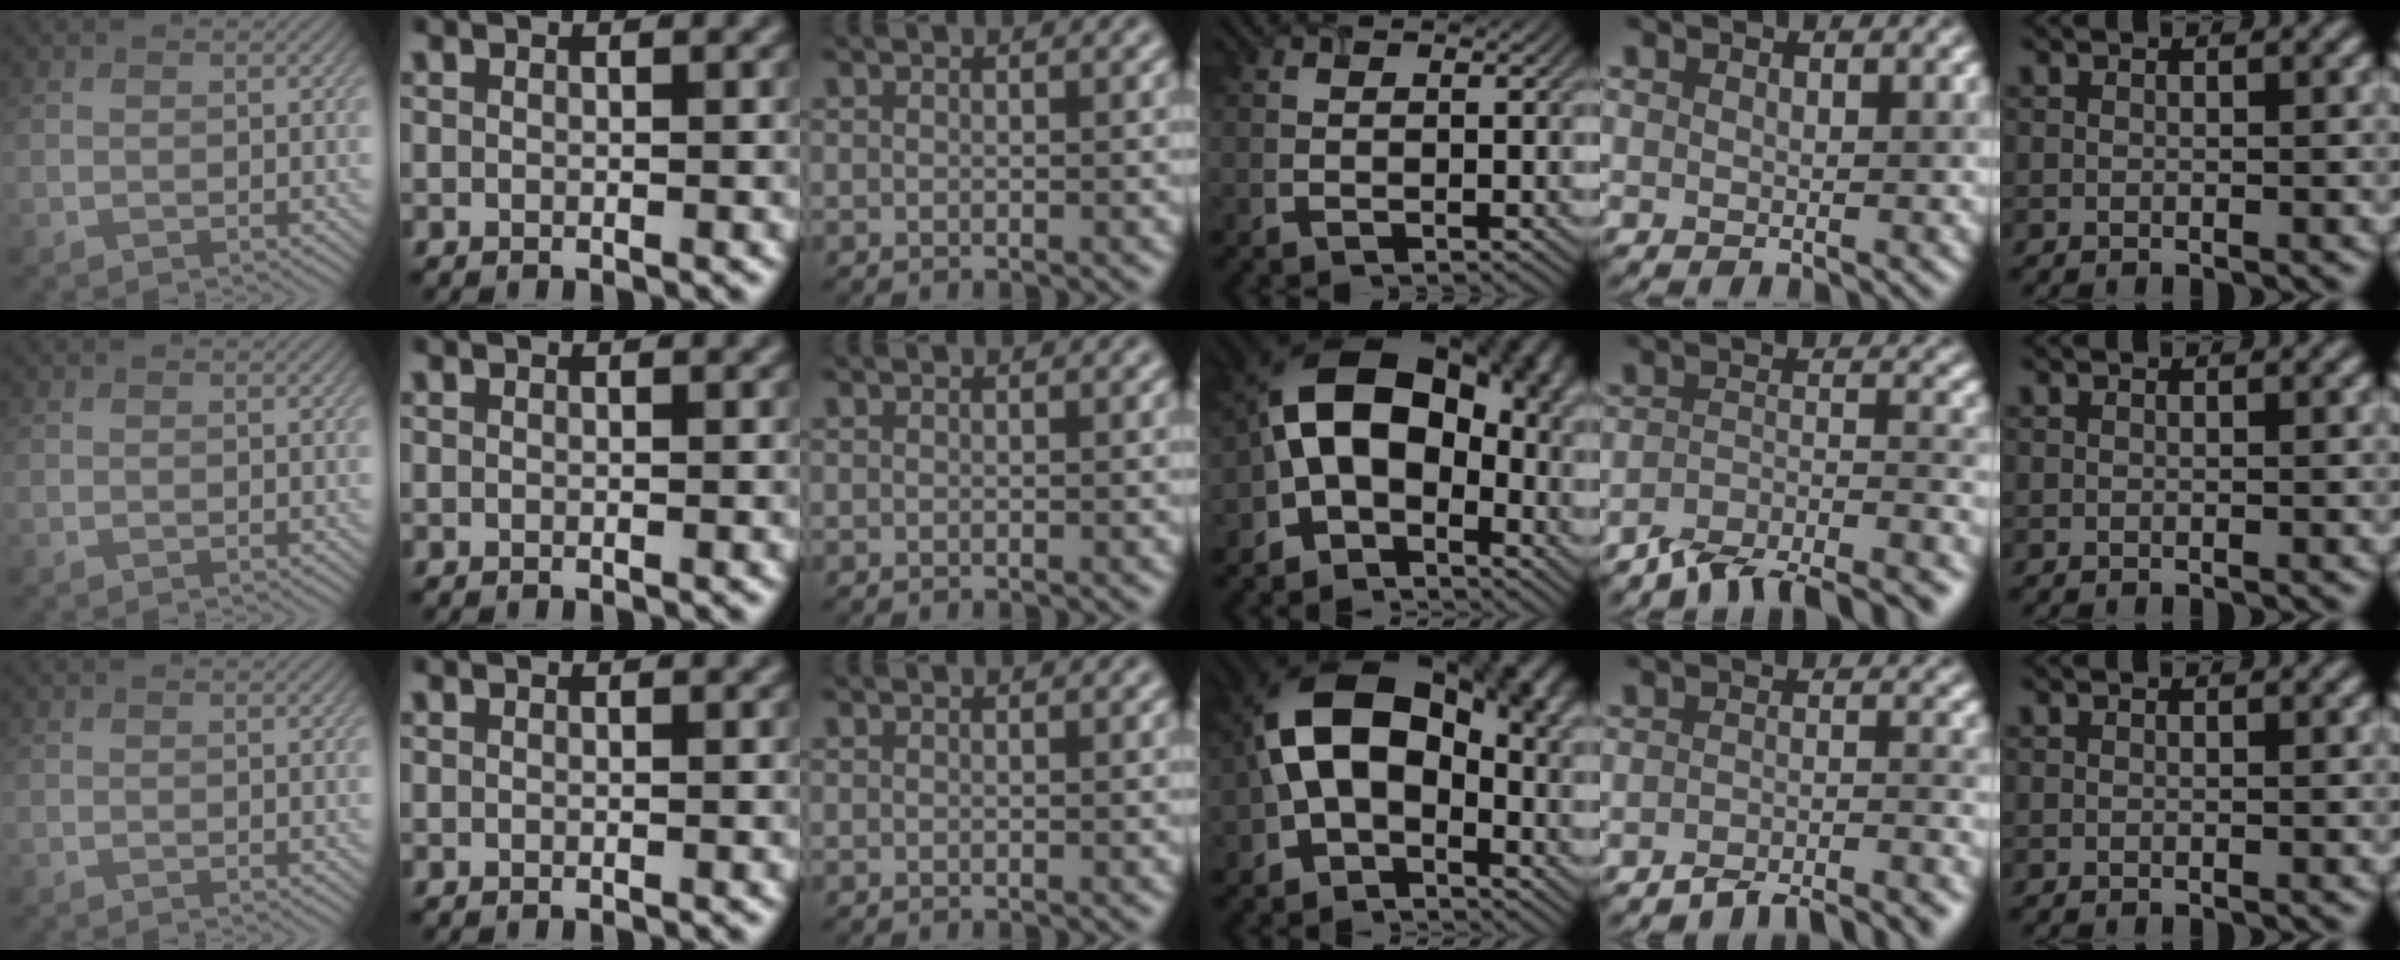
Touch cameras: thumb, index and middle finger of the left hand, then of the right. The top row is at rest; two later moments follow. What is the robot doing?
{"motion": "lift_and_place", "object": "timer"}